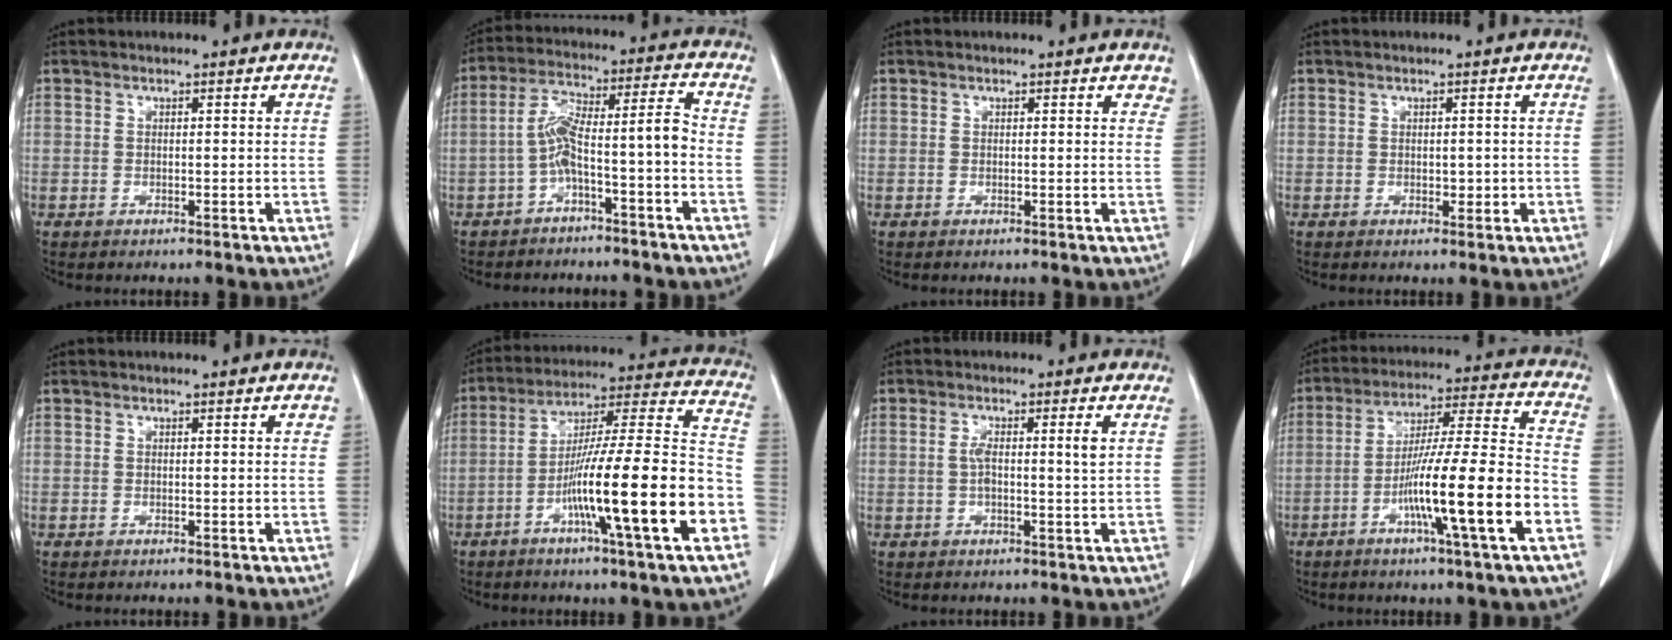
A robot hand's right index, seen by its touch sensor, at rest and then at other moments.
{"total": 8.4, "force": [-3.2, 0.4, 7.8], "torque": [-0.141, 0.044, -0.054]}
{"total": 1.6, "force": [1.2, 0.7, 0.7], "torque": [0.003, -0.001, 0.002]}
{"total": 1.4, "force": [-0.1, 0.9, 1.0], "torque": [-0.011, 0.000, 0.003]}
{"total": 0.7, "force": [0.3, 0.2, 0.6], "torque": [-0.006, 0.001, 0.001]}
{"total": 20.9, "force": [-7.6, 0.1, 19.5], "torque": [-0.292, -0.004, -0.128]}
{"total": 3.7, "force": [0.6, 0.1, 3.6], "torque": [-0.069, 0.004, 0.011]}
{"total": 16.5, "force": [-6.1, -0.7, 15.3], "torque": [-0.266, -0.004, -0.102]}